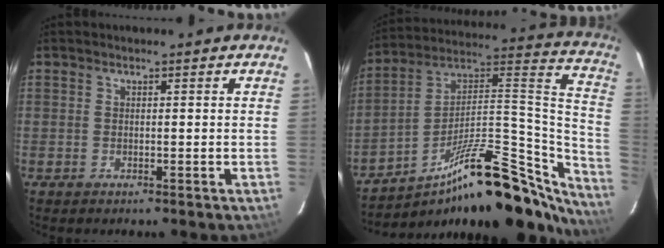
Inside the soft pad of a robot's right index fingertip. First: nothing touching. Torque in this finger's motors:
{"motor_torque": [0.80, -1.04, 0.44, 0.05]}